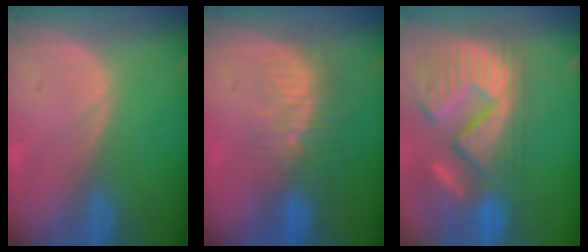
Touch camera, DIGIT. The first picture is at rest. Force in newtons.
{"total": 8.2, "press": 7.2, "slide": 3.8}
{"total": 15.3, "press": 12.6, "slide": 8.7}